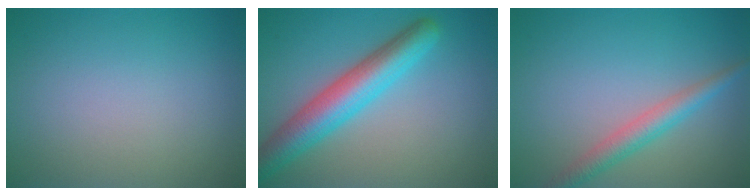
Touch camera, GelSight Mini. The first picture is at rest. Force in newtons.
{"total": 6.2, "press": 6.2, "slide": 0.1}
{"total": 2.9, "press": 2.9, "slide": 0.2}